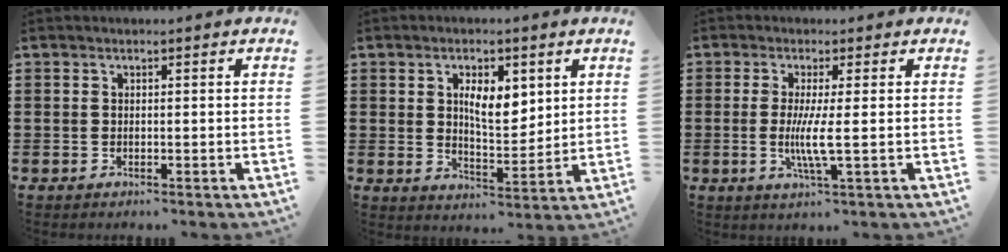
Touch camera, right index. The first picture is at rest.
{"total": 6.3, "force": [2.2, 2.7, 5.2], "torque": [-0.094, 0.002, 0.034]}
{"total": 5.1, "force": [-0.4, 0.0, 5.1], "torque": [-0.106, -0.016, -0.013]}